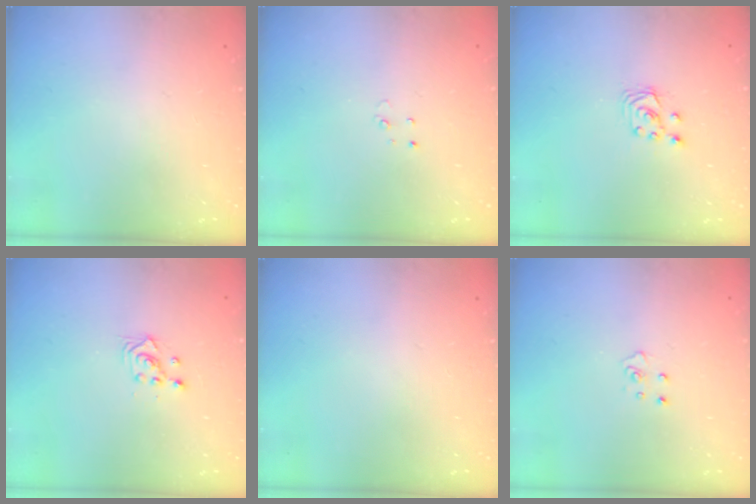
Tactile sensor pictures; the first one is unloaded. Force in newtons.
{"total": 2.3, "press": 2.3, "slide": 0.2}
{"total": 3.0, "press": 3.0, "slide": 0.3}
{"total": 2.3, "press": 2.3, "slide": 0.3}
{"total": 0.0}
{"total": 3.8, "press": 3.8, "slide": 0.3}